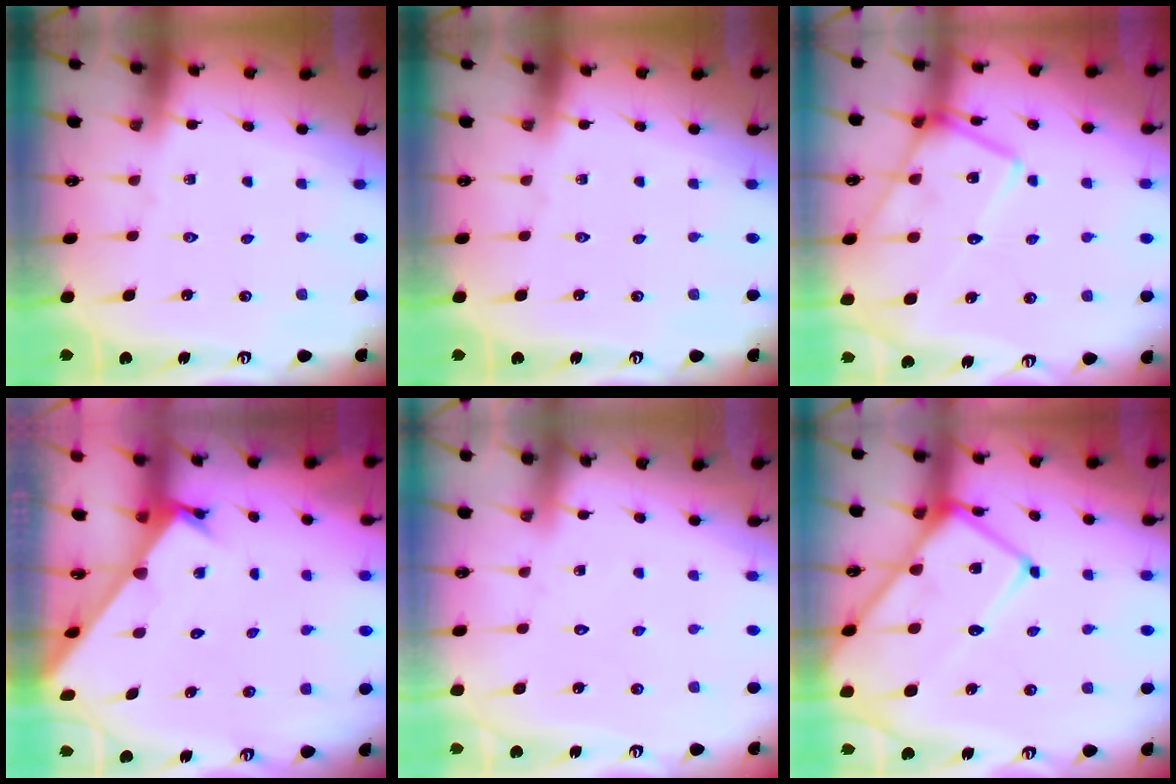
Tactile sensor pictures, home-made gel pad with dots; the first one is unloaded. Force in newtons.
{"total": 0.0}
{"total": 16.3, "press": 16.2, "slide": 1.4}
{"total": 2.2, "press": 2.2, "slide": 0.2}
{"total": 5.1, "press": 5.1, "slide": 0.4}
{"total": 18.2, "press": 18.1, "slide": 1.9}